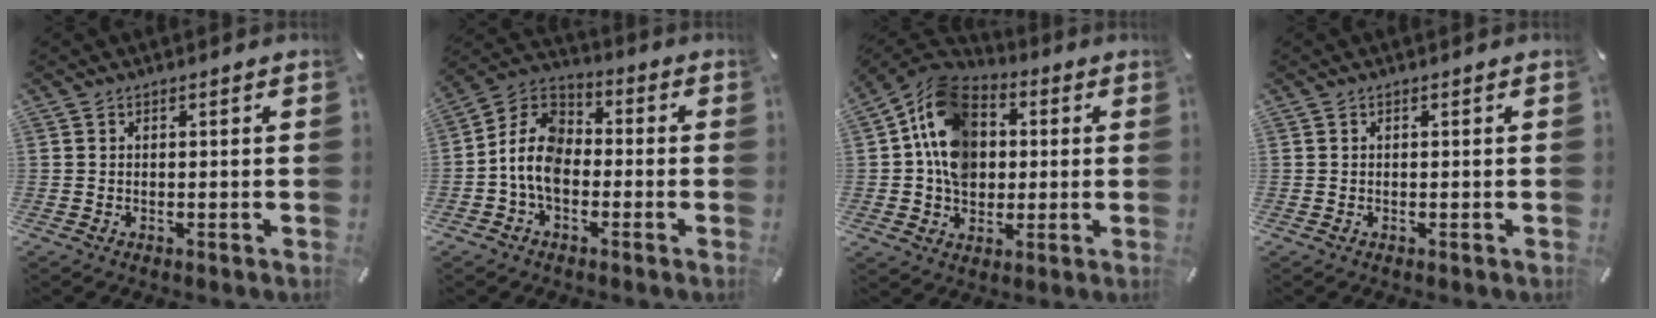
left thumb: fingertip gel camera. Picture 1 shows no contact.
{"total": 9.9, "force": [-3.3, 6.9, 6.3], "torque": [-0.157, 0.007, -0.071]}
{"total": 14.4, "force": [1.1, 11.8, 8.1], "torque": [-0.171, 0.009, 0.017]}
{"total": 0.0}